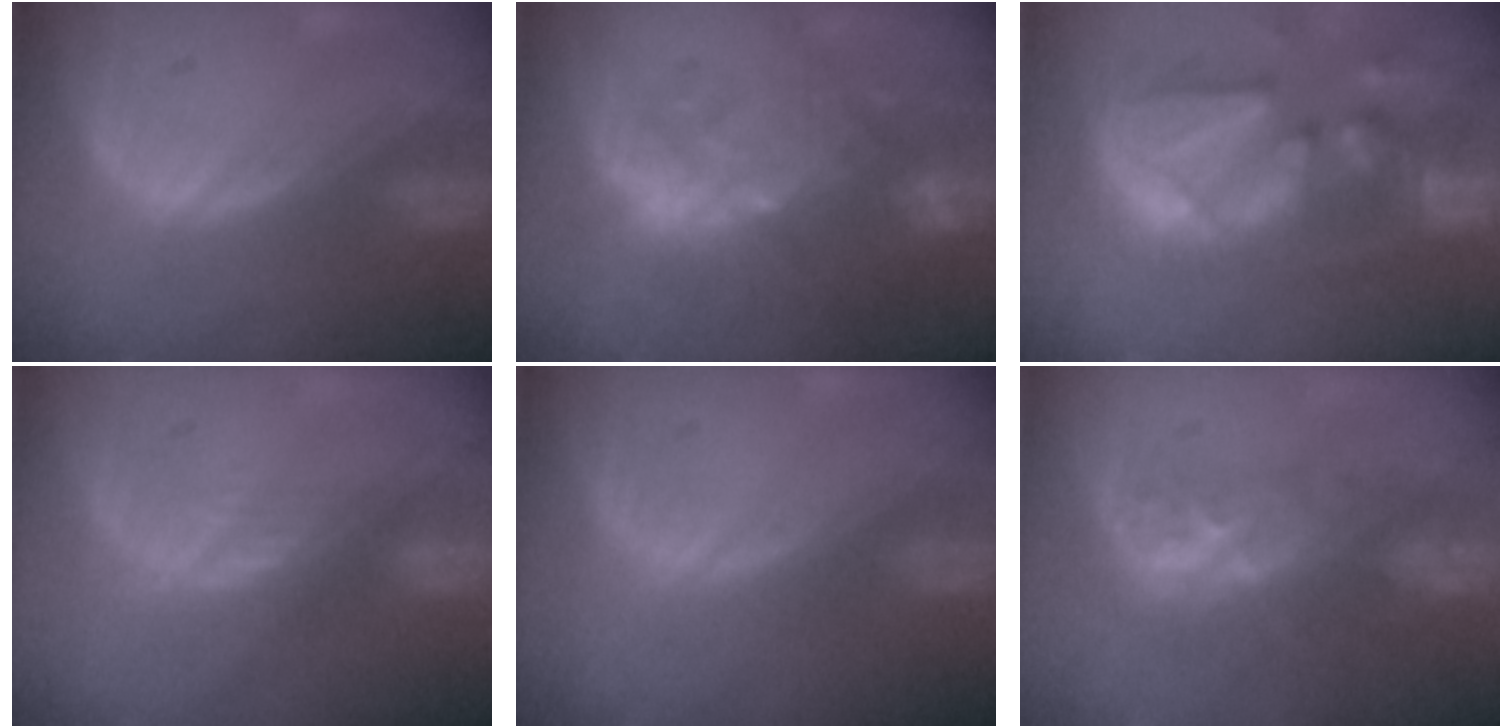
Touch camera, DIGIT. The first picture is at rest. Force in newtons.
{"total": 11.0, "press": 9.6, "slide": 5.3}
{"total": 13.3, "press": 11.5, "slide": 6.7}
{"total": 2.5, "press": 2.1, "slide": 1.4}
{"total": 0.0}
{"total": 8.5, "press": 7.3, "slide": 4.2}